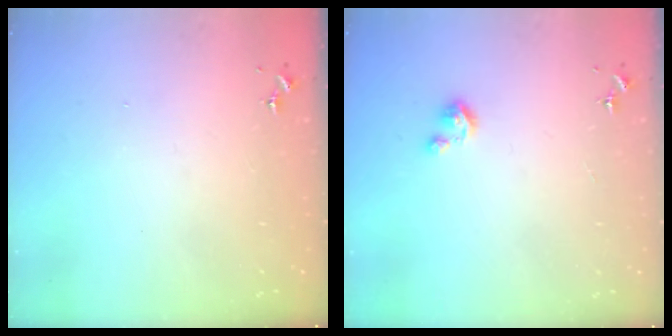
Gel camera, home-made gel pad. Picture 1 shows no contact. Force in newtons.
{"total": 2.5, "press": 2.5, "slide": 0.3}